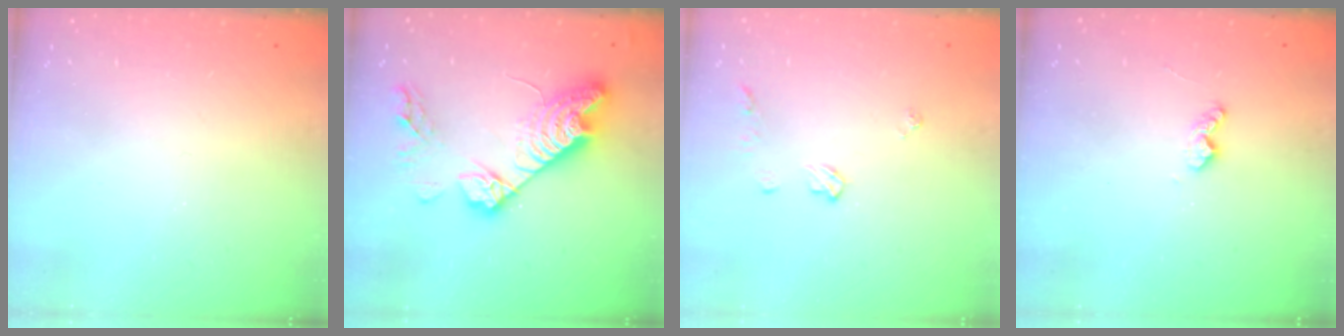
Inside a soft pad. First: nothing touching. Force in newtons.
{"total": 17.4, "press": 17.3, "slide": 1.3}
{"total": 6.9, "press": 6.8, "slide": 0.8}
{"total": 5.9, "press": 5.9, "slide": 0.5}